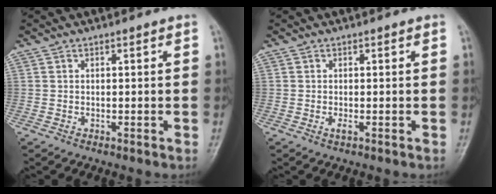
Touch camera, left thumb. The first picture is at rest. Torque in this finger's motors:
{"motor_torque": [-0.04, 0.04, 0.05, 0.02, 0.00]}